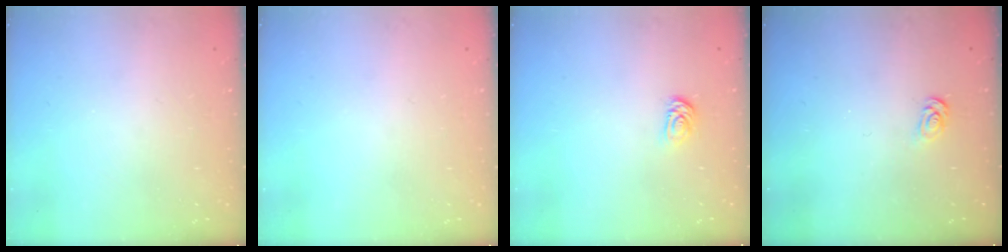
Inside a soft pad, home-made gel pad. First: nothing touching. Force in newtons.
{"total": 0.0}
{"total": 3.5, "press": 3.5, "slide": 0.4}
{"total": 2.6, "press": 2.6, "slide": 0.3}